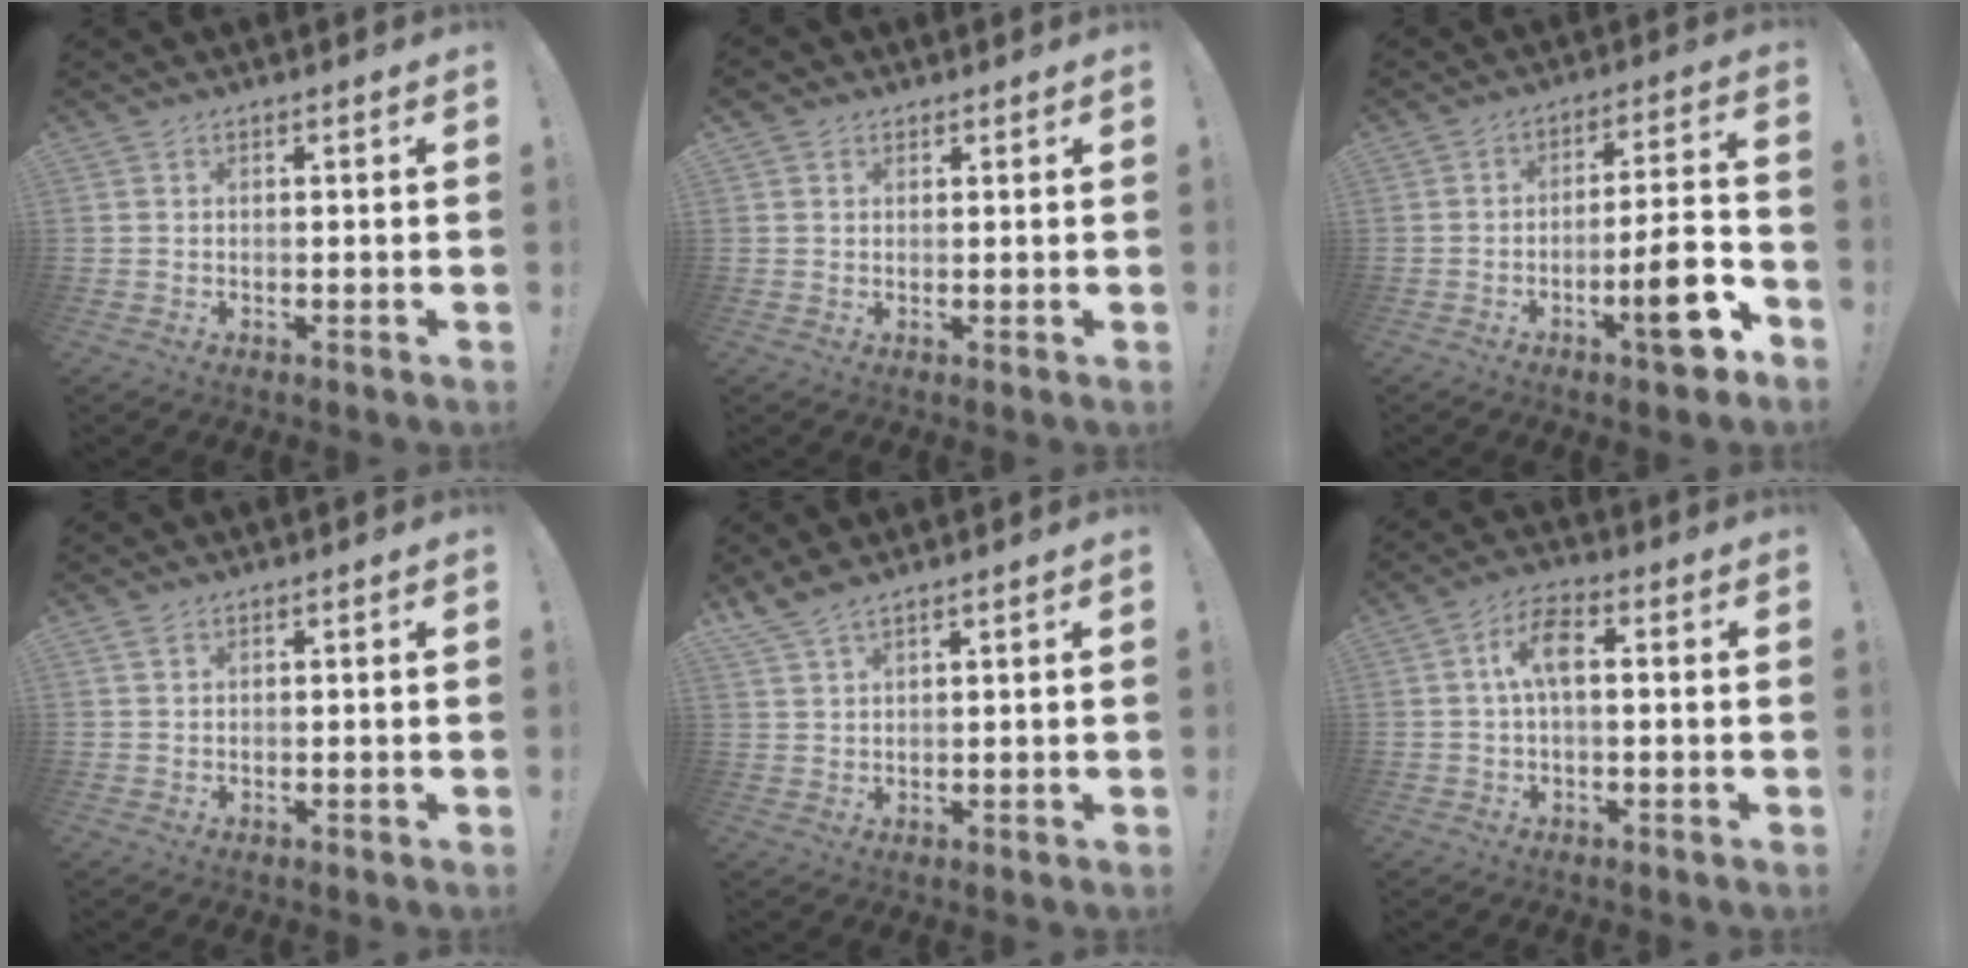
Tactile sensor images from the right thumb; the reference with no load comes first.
{"total": 2.3, "force": [1.4, 1.8, 0.5], "torque": [-0.004, -0.004, 0.027]}
{"total": 14.6, "force": [-6.5, 3.5, 12.6], "torque": [-0.159, 0.028, -0.097]}
{"total": 1.2, "force": [0.8, 0.6, 0.7], "torque": [-0.015, 0.002, 0.015]}
{"total": 3.7, "force": [3.2, 0.2, 1.8], "torque": [-0.046, -0.014, 0.062]}
{"total": 7.9, "force": [1.0, 3.6, 7.0], "torque": [-0.126, 0.012, 0.018]}